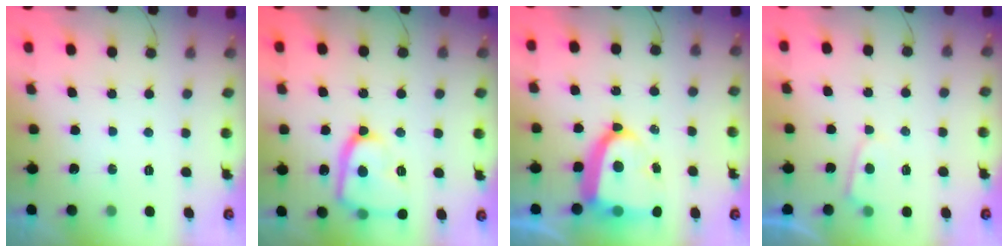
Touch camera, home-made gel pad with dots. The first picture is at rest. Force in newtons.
{"total": 16.4, "press": 16.3, "slide": 1.6}
{"total": 15.4, "press": 15.3, "slide": 2.0}
{"total": 2.8, "press": 2.8, "slide": 0.3}